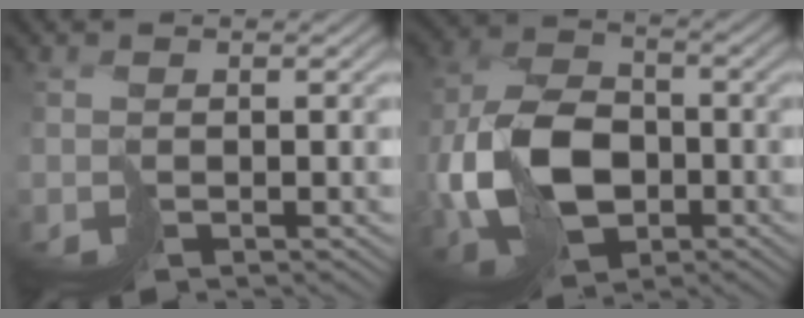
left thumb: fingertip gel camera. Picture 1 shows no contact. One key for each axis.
{"total": 11.6, "fx": -2.1, "fy": 7.9, "fz": 8.3, "tx": -0.207, "ty": -0.014, "tz": -0.049}